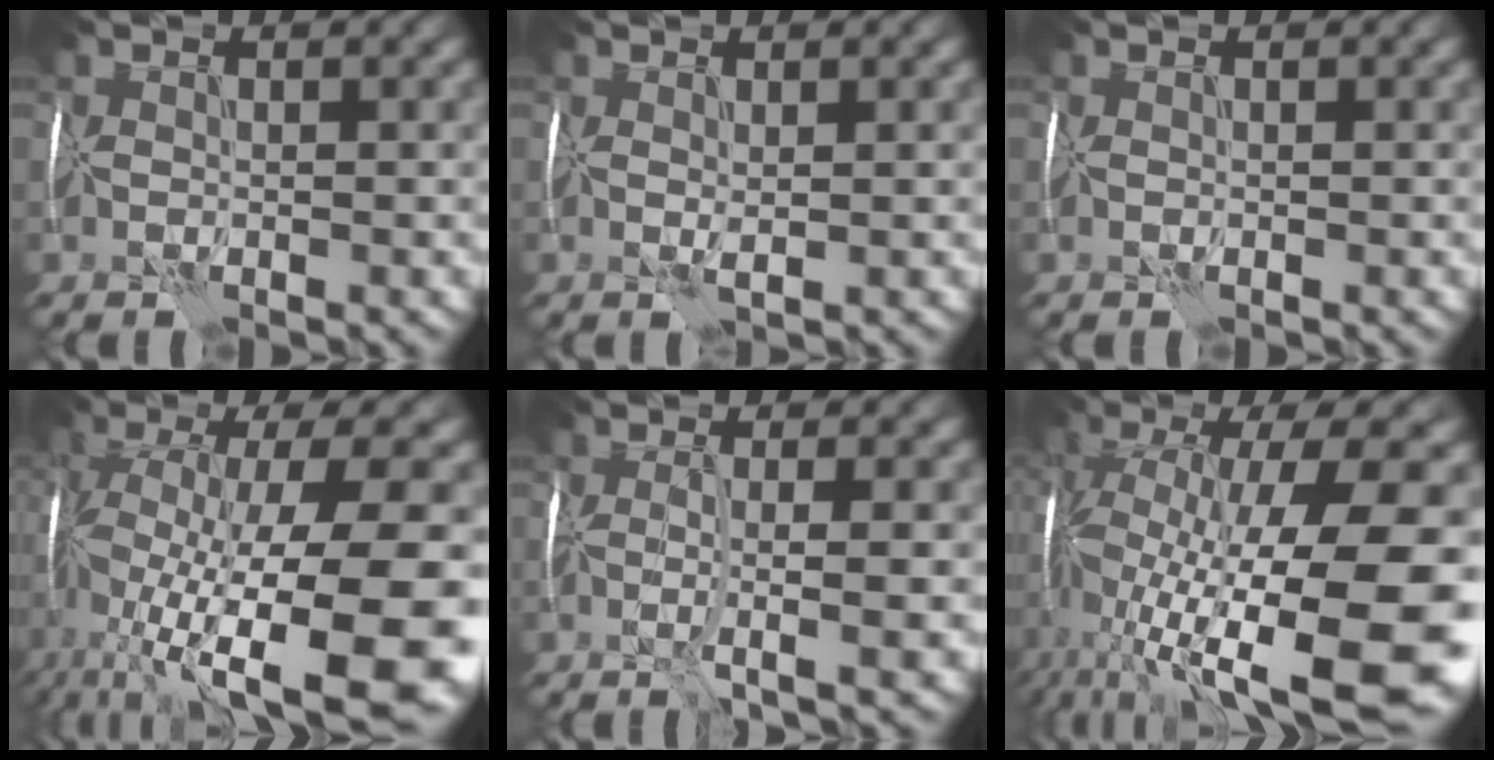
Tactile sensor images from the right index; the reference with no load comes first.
{"total": 0.9, "force": [0.3, 0.2, 0.8], "torque": [-0.015, 0.001, 0.006]}
{"total": 0.0}
{"total": 17.3, "force": [-6.0, 5.5, 15.3], "torque": [-0.261, -0.001, -0.091]}
{"total": 3.7, "force": [-0.4, 0.7, 3.6], "torque": [-0.052, -0.003, -0.008]}
{"total": 17.4, "force": [-4.3, 5.4, 16.0], "torque": [-0.266, -0.004, -0.070]}